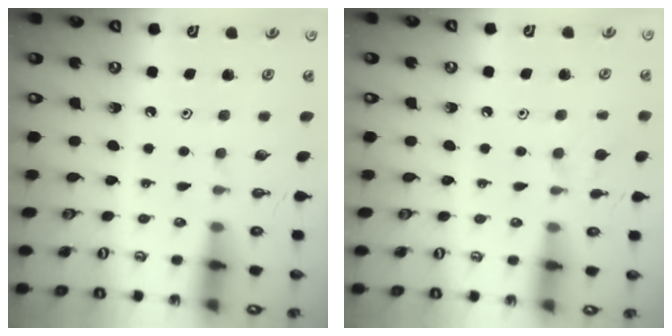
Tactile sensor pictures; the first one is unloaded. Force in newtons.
{"total": 5.5, "press": 5.4, "slide": 0.8}